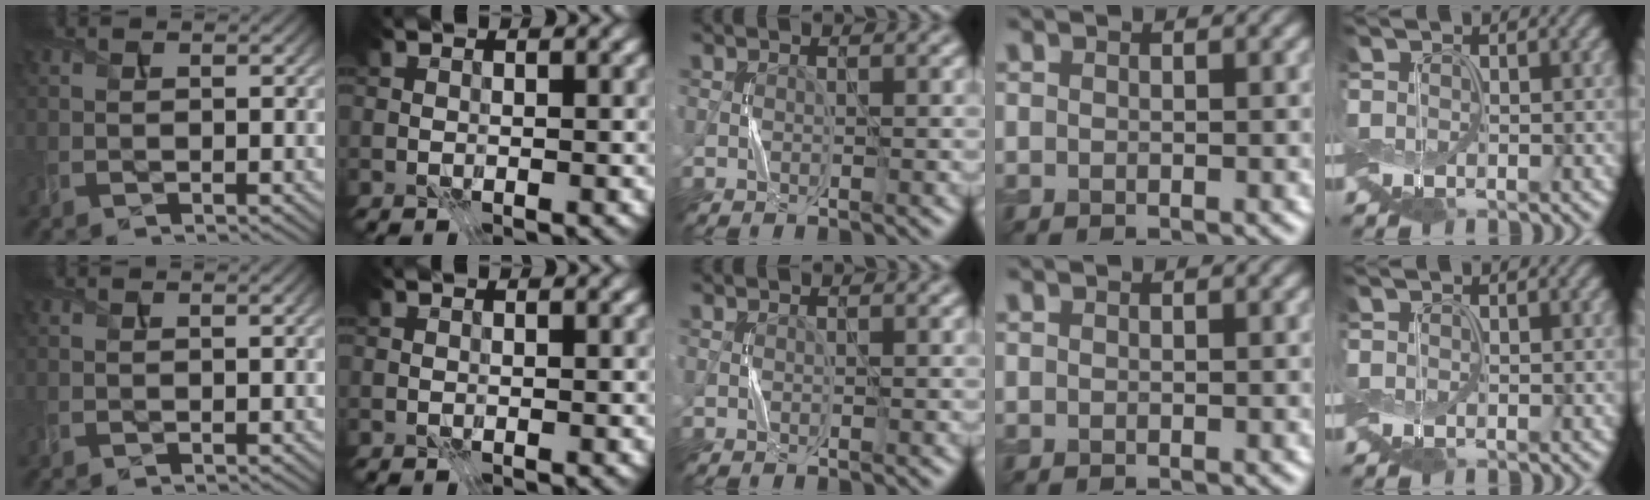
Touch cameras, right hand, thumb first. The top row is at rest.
{}